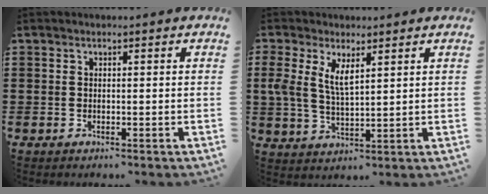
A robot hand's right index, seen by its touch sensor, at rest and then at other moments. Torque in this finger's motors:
{"motor_torque": [0.52, -0.31, 0.51, 0.14]}